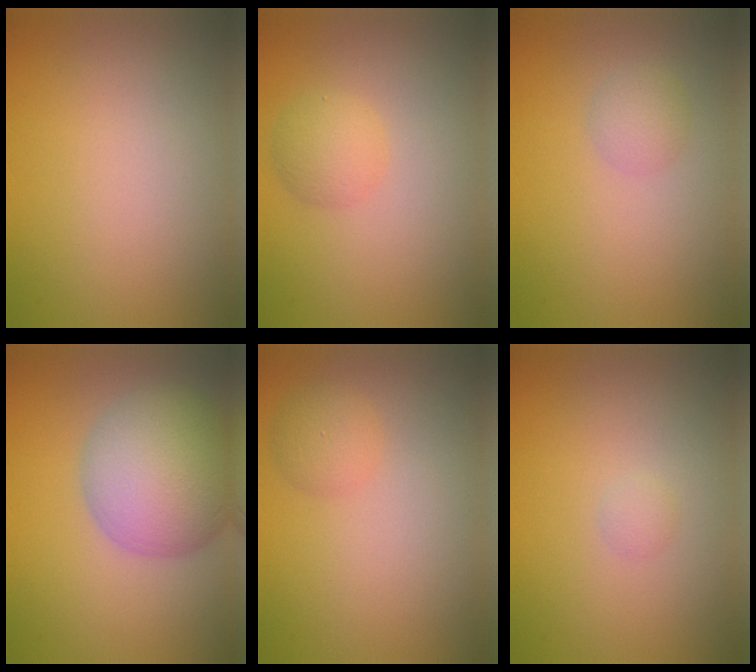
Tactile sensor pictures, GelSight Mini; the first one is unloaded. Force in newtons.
{"total": 2.1, "press": 2.1, "slide": 0.0}
{"total": 1.7, "press": 1.7, "slide": 0.0}
{"total": 9.2, "press": 9.1, "slide": 0.6}
{"total": 1.9, "press": 1.9, "slide": 0.1}
{"total": 0.7, "press": 0.7, "slide": 0.0}